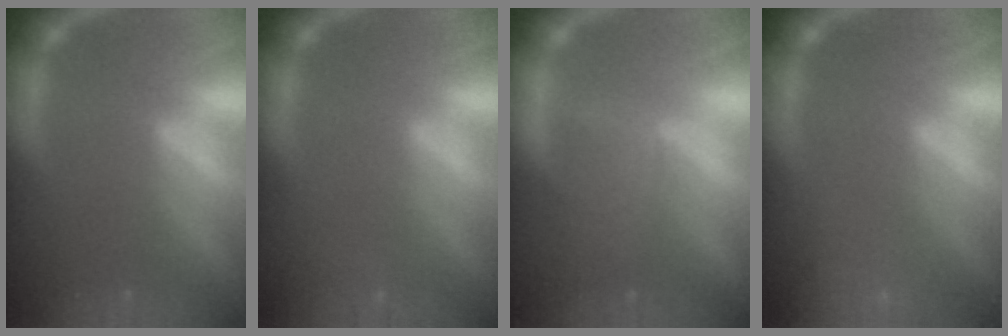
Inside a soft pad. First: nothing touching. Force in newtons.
{"total": 0.9}
{"total": 4.5}
{"total": 7.5}